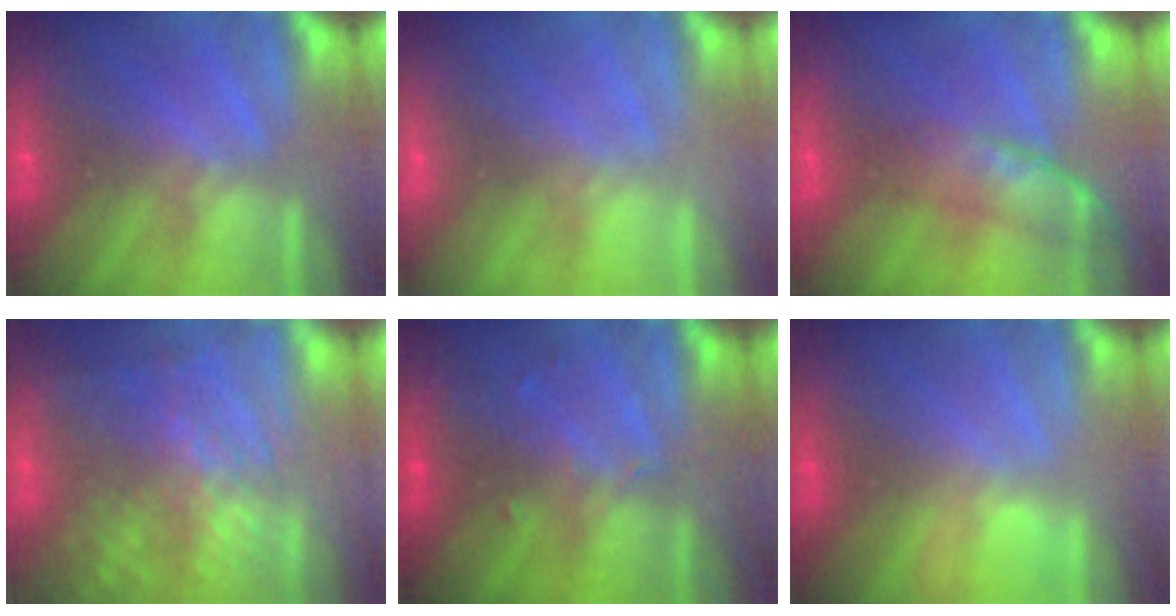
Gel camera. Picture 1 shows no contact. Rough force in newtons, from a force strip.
{"total": 2.3}
{"total": 2.6}
{"total": 9.6}
{"total": 2.7}
{"total": 2.9}